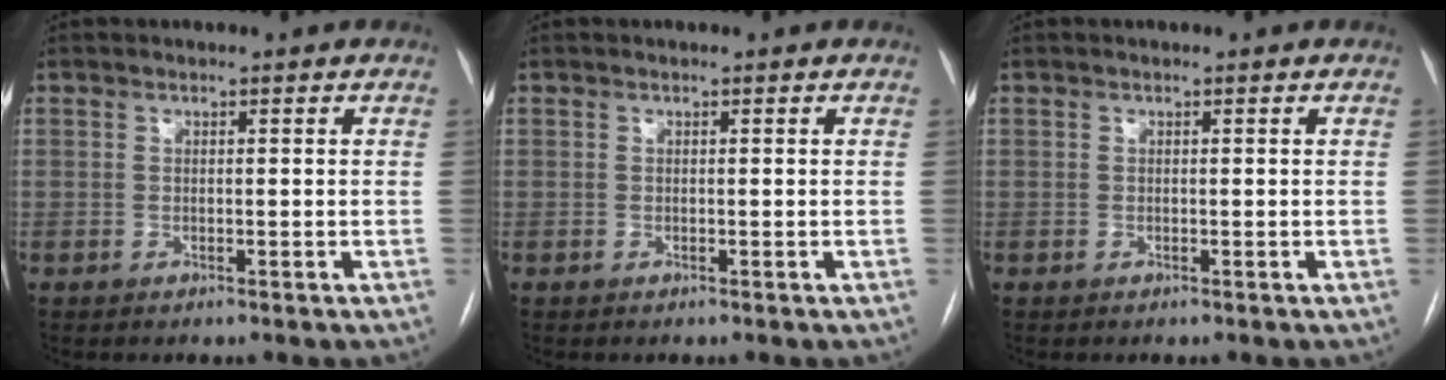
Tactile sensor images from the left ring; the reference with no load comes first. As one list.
[{"total": 0.0}, {"total": 0.0}]